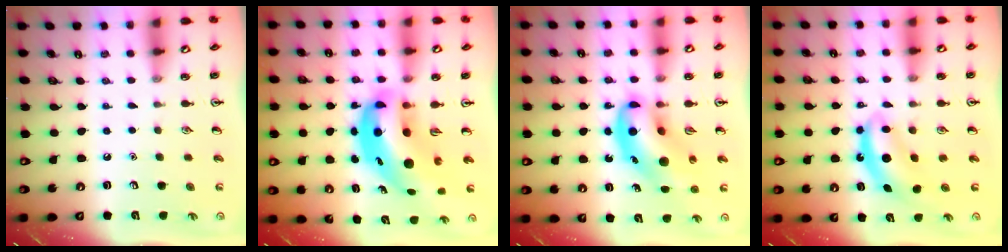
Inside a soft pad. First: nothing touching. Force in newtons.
{"total": 13.4, "press": 12.9, "slide": 3.7}
{"total": 13.9, "press": 13.4, "slide": 3.8}
{"total": 6.5, "press": 6.3, "slide": 1.5}